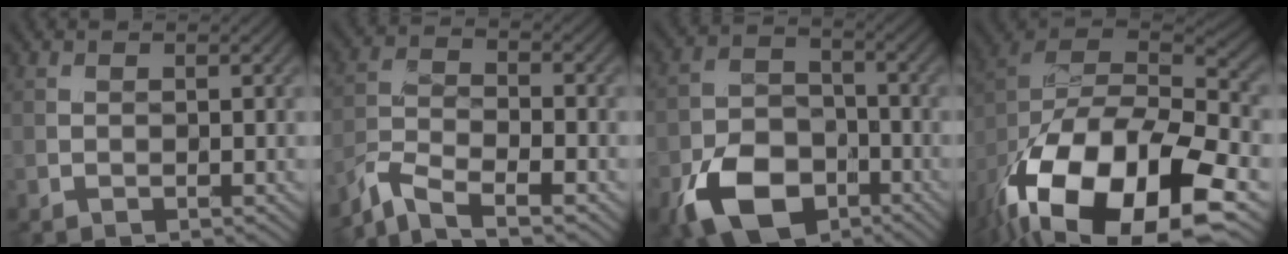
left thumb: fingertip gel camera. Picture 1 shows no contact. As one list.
[{"total": 6.2, "force": [-5.0, 1.7, 3.1], "torque": [-0.074, -0.010, -0.113]}, {"total": 11.2, "force": [-5.9, 7.1, 6.4], "torque": [-0.146, -0.018, -0.116]}, {"total": 20.3, "force": [-11.0, 9.7, 14.0], "torque": [-0.293, -0.036, -0.162]}]